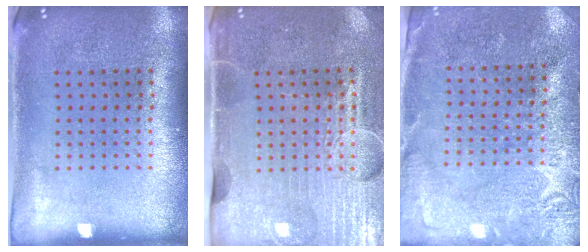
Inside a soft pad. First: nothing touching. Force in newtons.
{"total": 4.3, "press": 3.8, "slide": 2.0}
{"total": 2.8, "press": 2.8, "slide": 0.3}